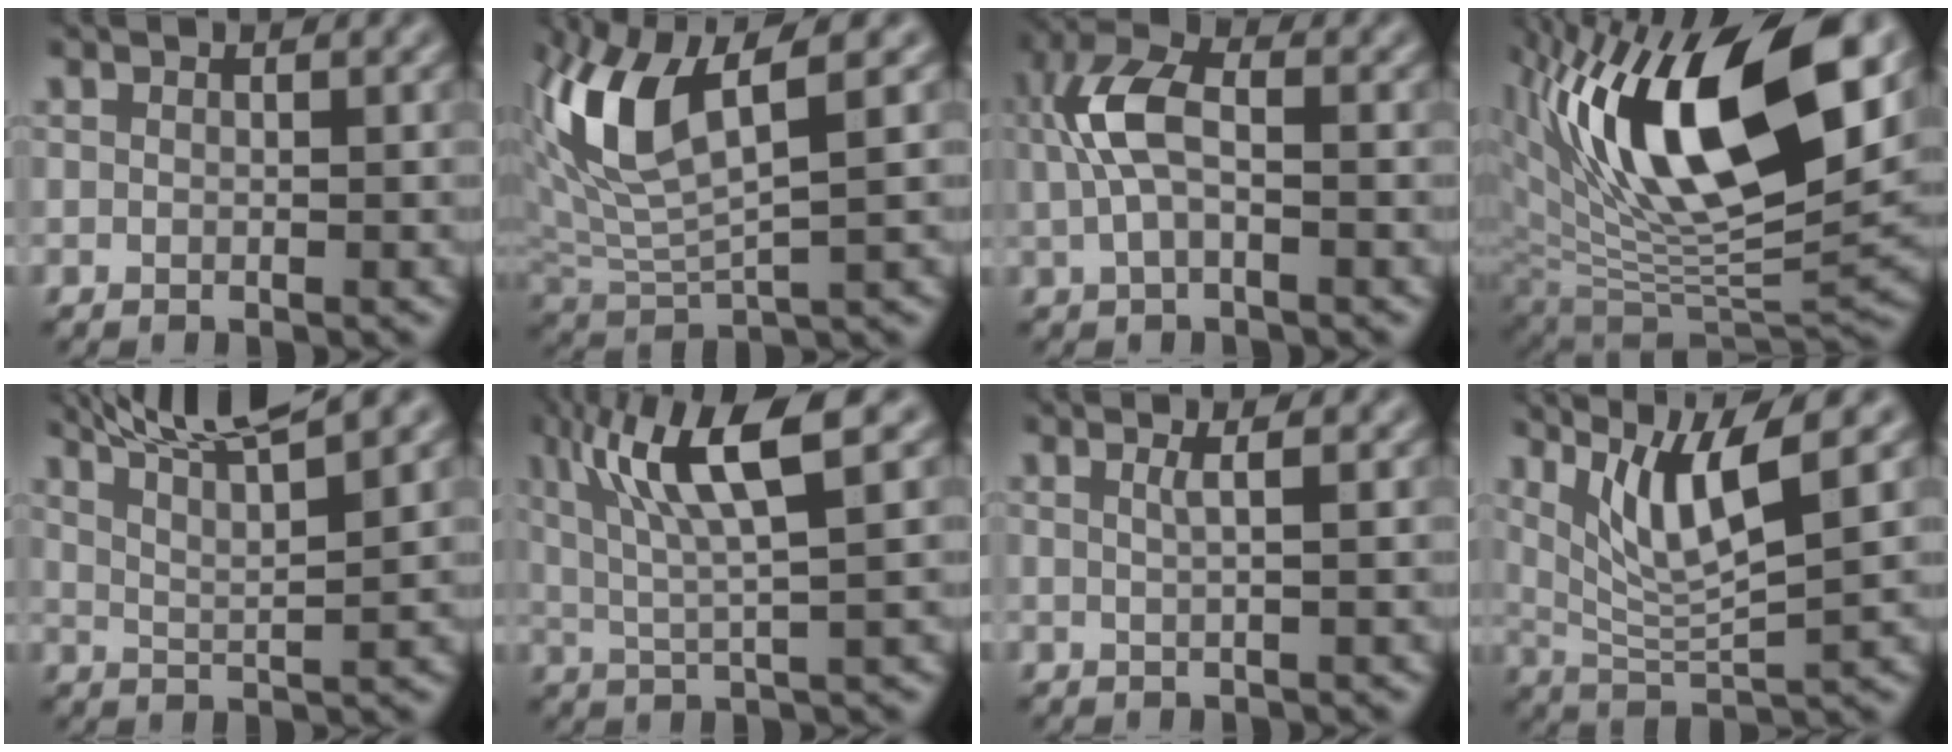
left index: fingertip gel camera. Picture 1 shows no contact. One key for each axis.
{"total": 8.2, "fx": 3.4, "fy": 2.9, "fz": 6.8, "tx": -0.155, "ty": 0.002, "tz": 0.066}
{"total": 5.0, "fx": 0.4, "fy": 2.5, "fz": 4.3, "tx": -0.100, "ty": 0.014, "tz": 0.003}
{"total": 15.8, "fx": 6.5, "fy": 6.6, "fz": 12.8, "tx": -0.215, "ty": 0.007, "tz": 0.113}
{"total": 8.0, "fx": 6.3, "fy": 1.3, "fz": 4.8, "tx": -0.065, "ty": 0.025, "tz": 0.072}
{"total": 7.9, "fx": 3.0, "fy": 1.3, "fz": 7.1, "tx": -0.129, "ty": 0.013, "tz": 0.055}
{"total": 1.5, "fx": 0.5, "fy": 0.4, "fz": 1.3, "tx": -0.017, "ty": 0.000, "tz": 0.002}
{"total": 6.9, "fx": 3.2, "fy": 1.3, "fz": 5.9, "tx": -0.105, "ty": -0.004, "tz": 0.064}